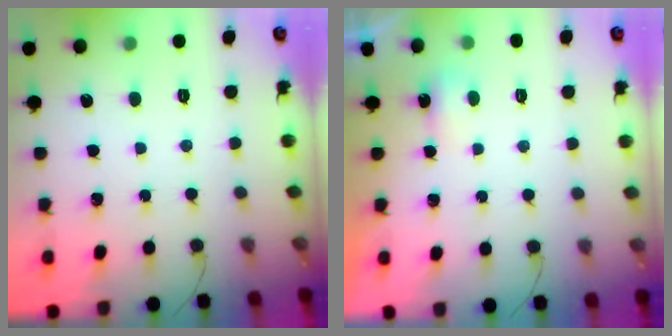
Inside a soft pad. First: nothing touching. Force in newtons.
{"total": 2.3, "press": 2.1, "slide": 0.8}